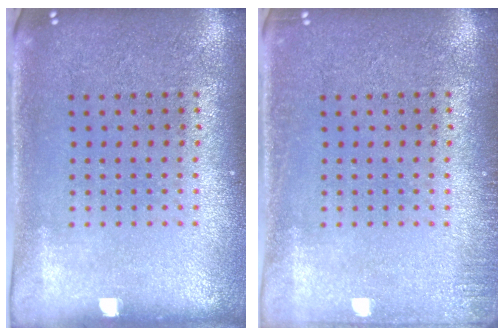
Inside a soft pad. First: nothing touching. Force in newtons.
{"total": 1.1, "press": 1.1, "slide": 0.2}